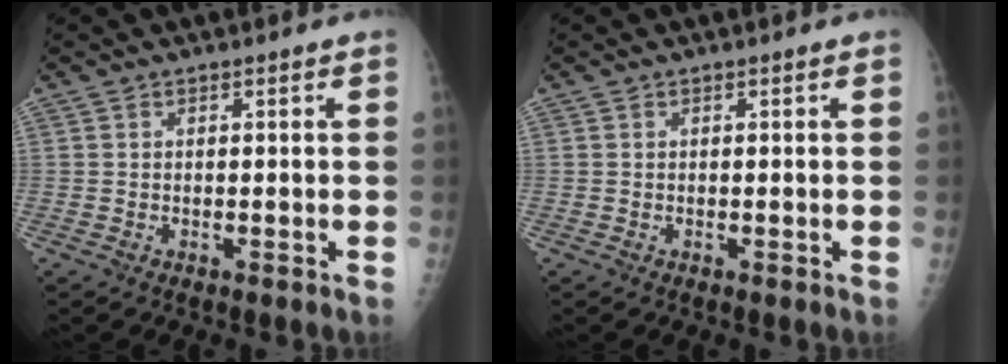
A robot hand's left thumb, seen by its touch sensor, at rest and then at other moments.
{"total": 0.0}